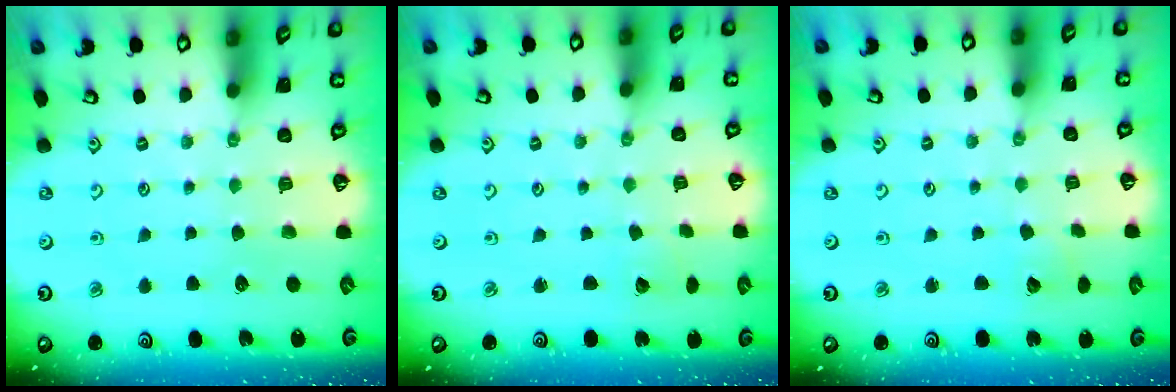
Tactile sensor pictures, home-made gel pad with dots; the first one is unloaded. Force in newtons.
{"total": 2.4, "press": 2.4, "slide": 0.2}
{"total": 3.8, "press": 3.8, "slide": 0.4}